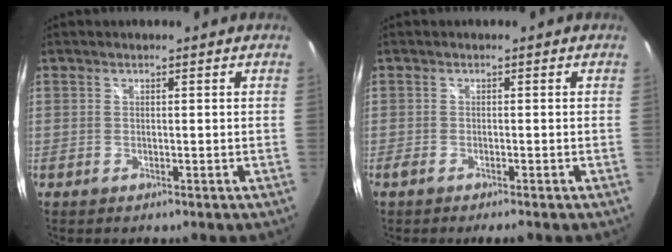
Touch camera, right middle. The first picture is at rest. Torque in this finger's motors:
{"motor_torque": [0.77, -0.67, 0.11, 0.06]}